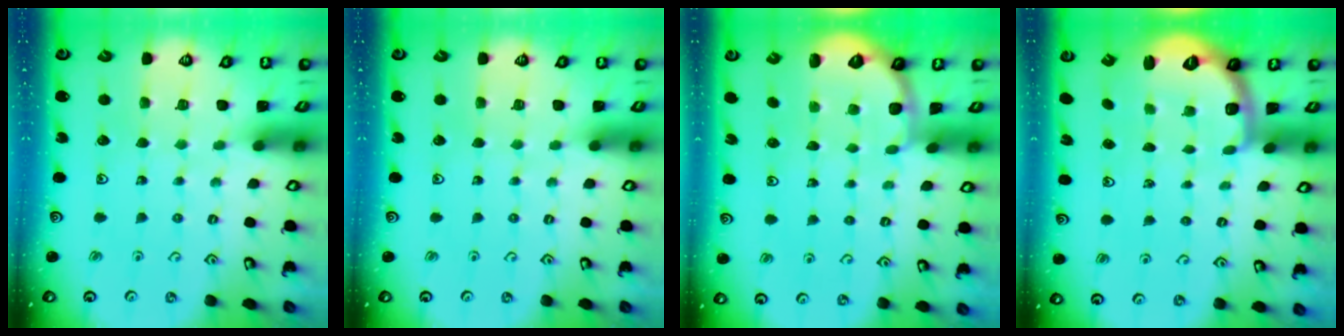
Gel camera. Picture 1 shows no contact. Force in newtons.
{"total": 0.0}
{"total": 1.8, "press": 1.7, "slide": 0.1}
{"total": 2.6, "press": 1.6, "slide": 2.1}